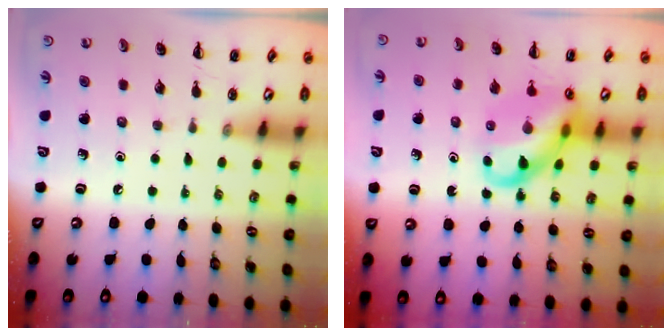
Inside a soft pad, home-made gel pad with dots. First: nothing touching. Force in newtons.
{"total": 14.6, "press": 14.4, "slide": 2.8}